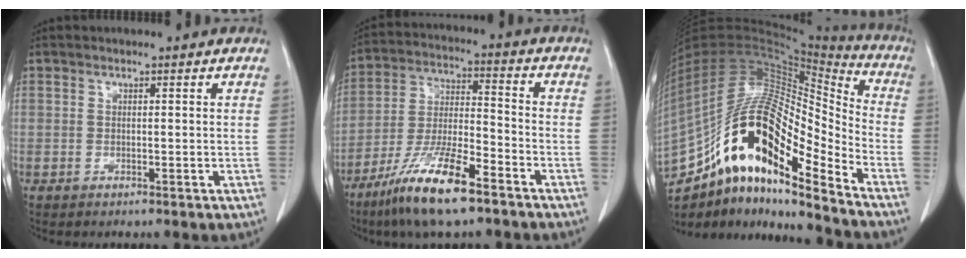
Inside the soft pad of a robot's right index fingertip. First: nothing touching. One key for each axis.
{"total": 13.9, "fx": -9.1, "fy": 2.1, "fz": 10.3, "tx": -0.209, "ty": -0.024, "tz": -0.168}
{"total": 25.6, "fx": -15.2, "fy": 6.5, "fz": 19.5, "tx": -0.394, "ty": 0.016, "tz": -0.271}